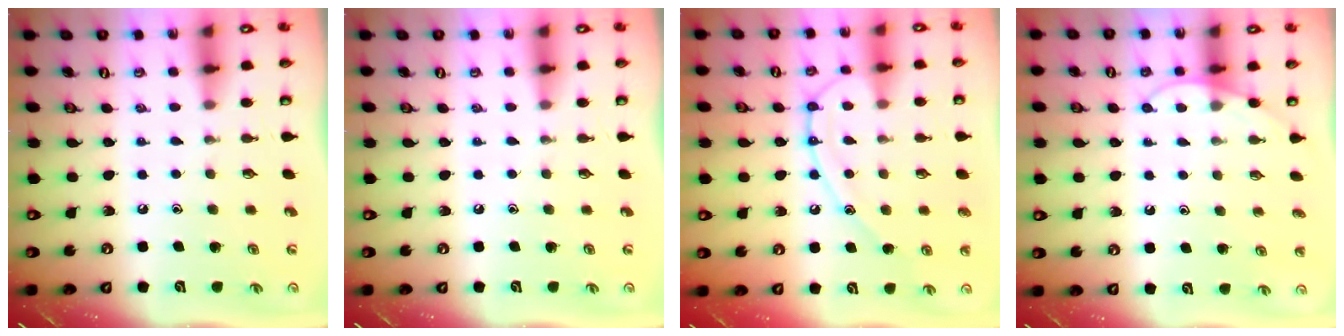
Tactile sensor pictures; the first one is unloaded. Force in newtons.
{"total": 0.0}
{"total": 13.4, "press": 13.4, "slide": 1.1}
{"total": 6.0, "press": 6.0, "slide": 0.5}